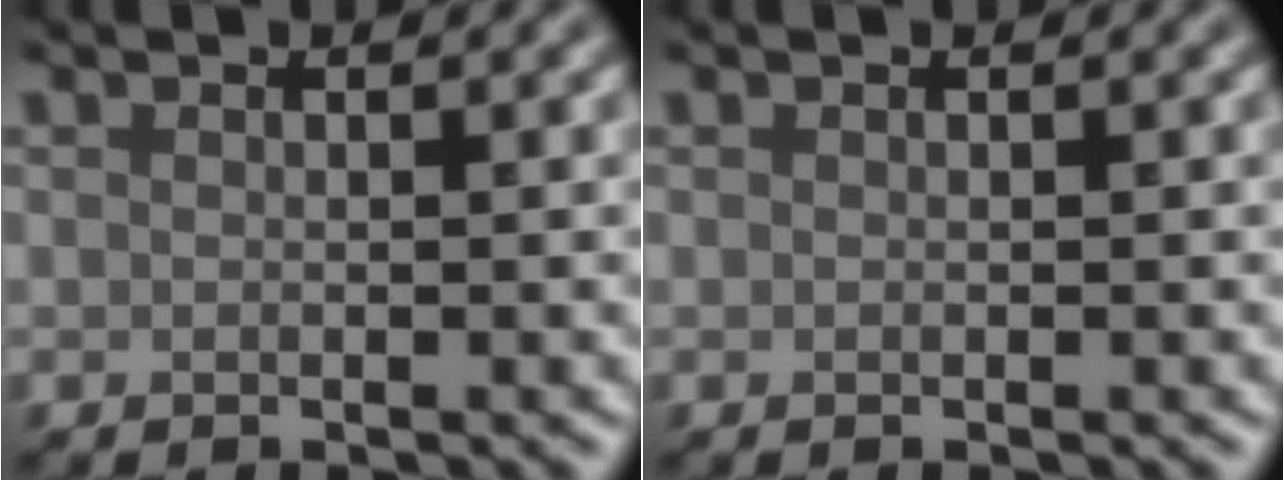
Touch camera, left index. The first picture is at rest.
{"total": 0.0}